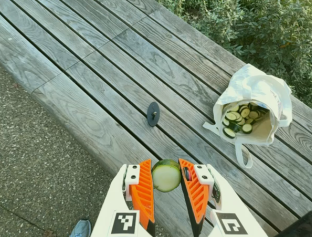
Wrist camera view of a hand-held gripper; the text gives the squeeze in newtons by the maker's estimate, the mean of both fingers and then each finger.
{"total": 9.0, "left": 9.8, "right": 8.2}